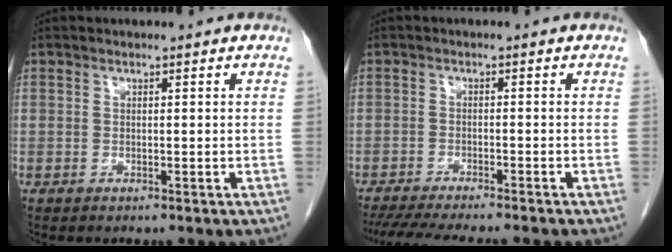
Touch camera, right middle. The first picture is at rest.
{"total": 12.9, "force": [-11.3, 1.1, 6.1], "torque": [-0.094, -0.021, -0.161]}